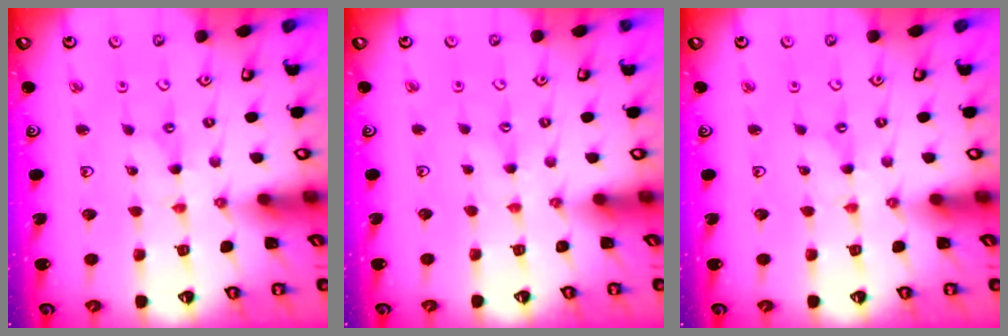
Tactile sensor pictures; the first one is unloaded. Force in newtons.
{"total": 1.3, "press": 1.3, "slide": 0.3}
{"total": 0.0}